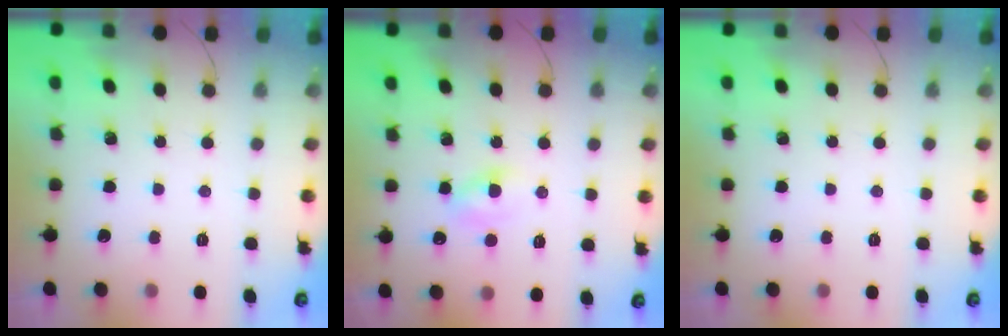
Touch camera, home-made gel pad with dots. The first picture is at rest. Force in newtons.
{"total": 2.4, "press": 2.2, "slide": 1.0}
{"total": 0.0}